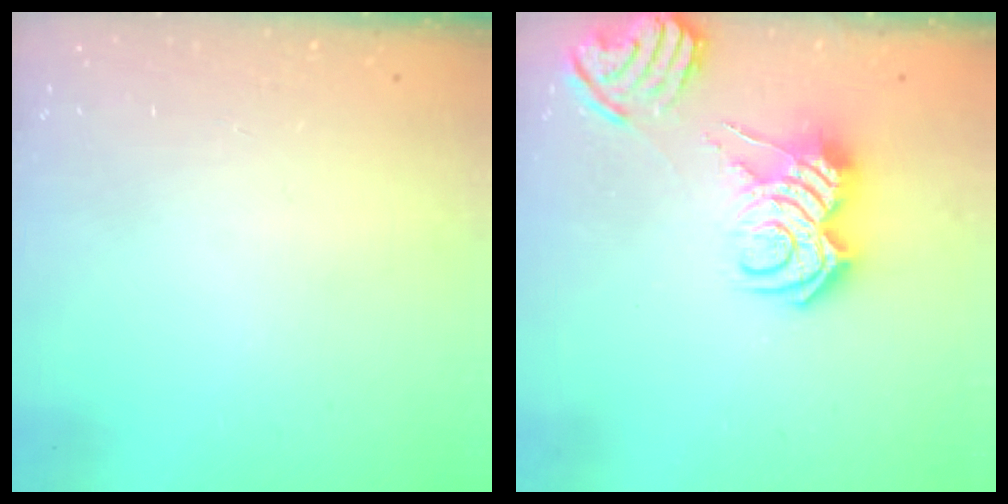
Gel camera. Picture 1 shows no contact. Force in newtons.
{"total": 11.9, "press": 11.8, "slide": 1.1}